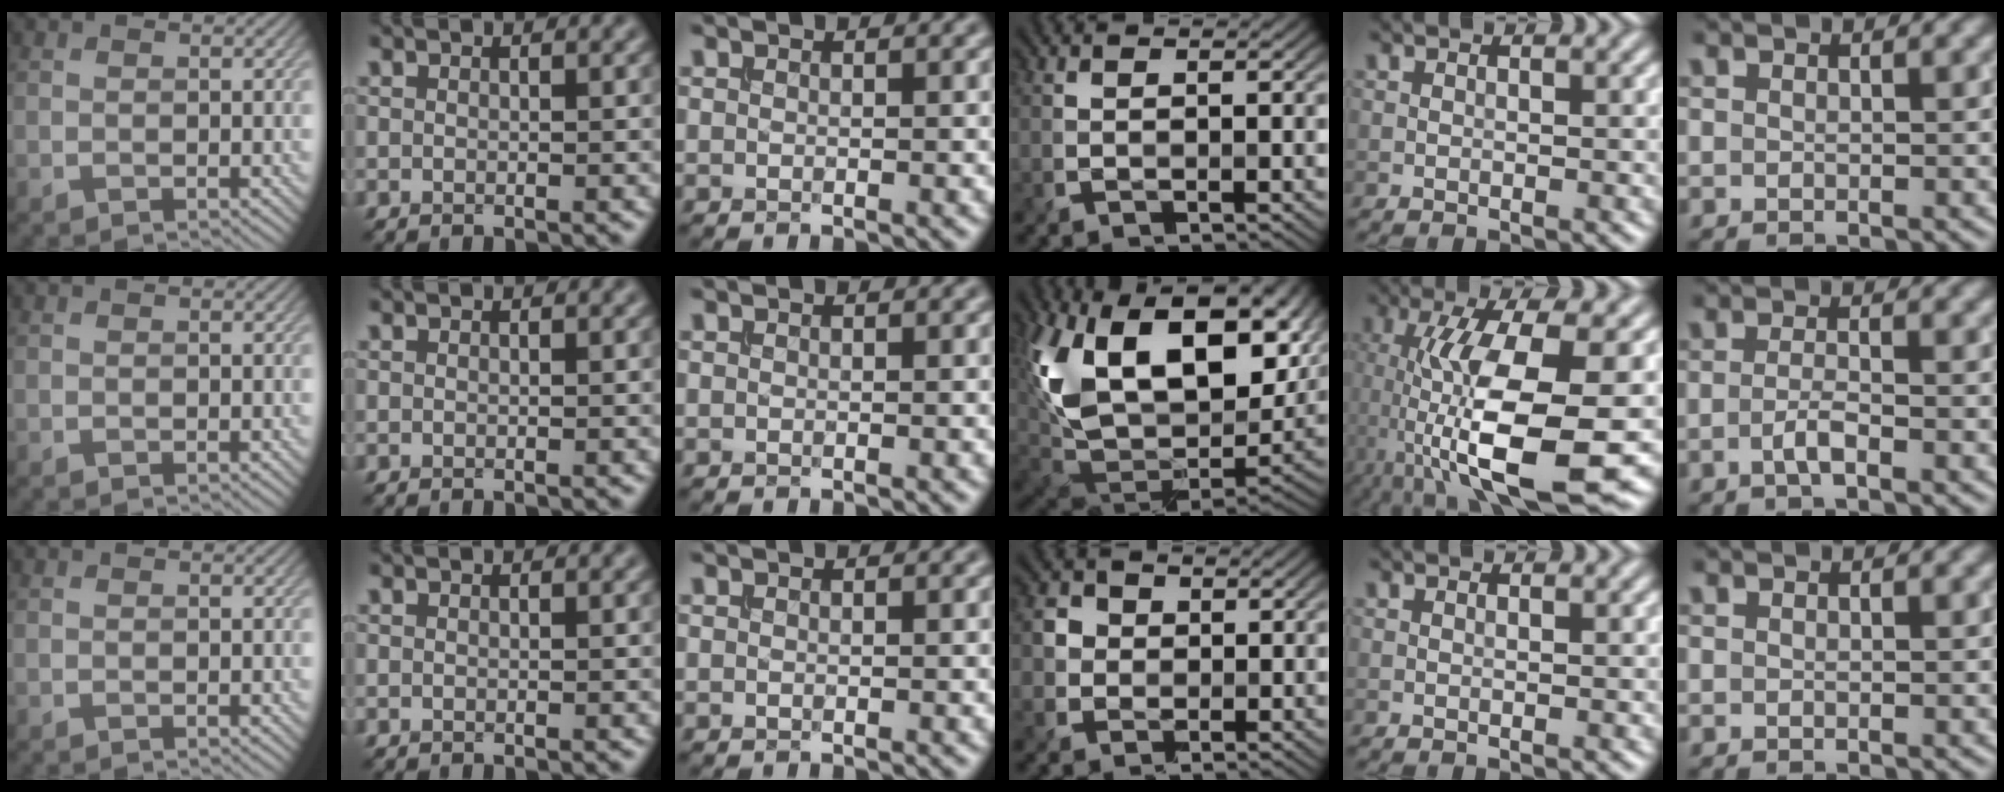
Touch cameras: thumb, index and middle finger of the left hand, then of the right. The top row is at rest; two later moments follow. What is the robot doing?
{"motion": "insert", "object": "drawer"}